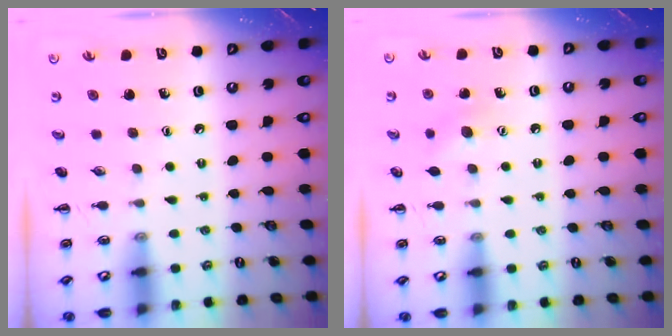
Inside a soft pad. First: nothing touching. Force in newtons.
{"total": 5.4, "press": 5.2, "slide": 1.2}